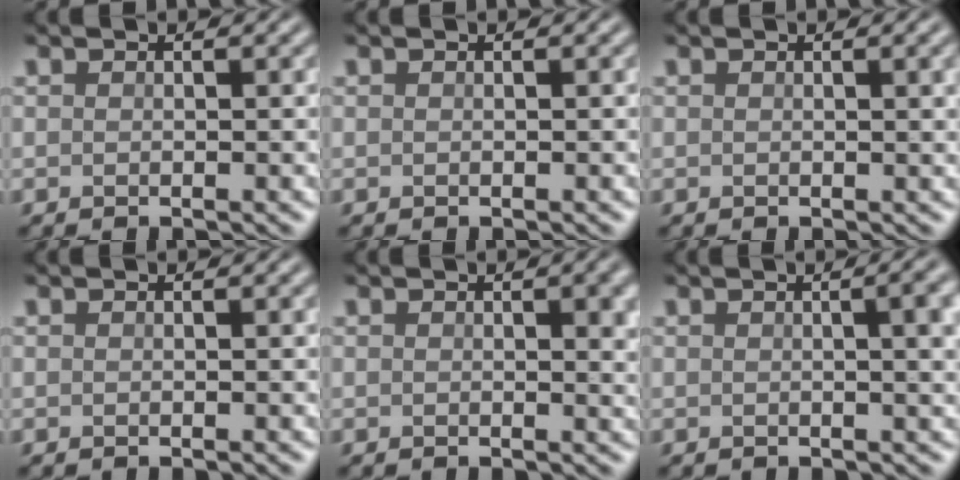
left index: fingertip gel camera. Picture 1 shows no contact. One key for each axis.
{"total": 0.0}
{"total": 1.8, "fx": 0.5, "fy": 0.5, "fz": 1.7, "tx": -0.015, "ty": 0.004, "tz": 0.005}
{"total": 0.0}
{"total": 2.7, "fx": 0.7, "fy": 0.8, "fz": 2.5, "tx": -0.023, "ty": 0.001, "tz": 0.009}
{"total": 5.3, "fx": 0.7, "fy": 2.2, "fz": 4.8, "tx": -0.024, "ty": 0.018, "tz": 0.005}